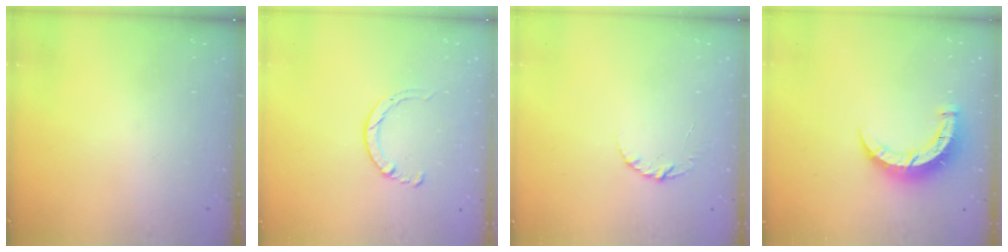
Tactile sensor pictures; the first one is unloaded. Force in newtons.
{"total": 2.9, "press": 2.8, "slide": 0.4}
{"total": 4.0, "press": 4.0, "slide": 0.4}
{"total": 7.9, "press": 7.9, "slide": 0.2}